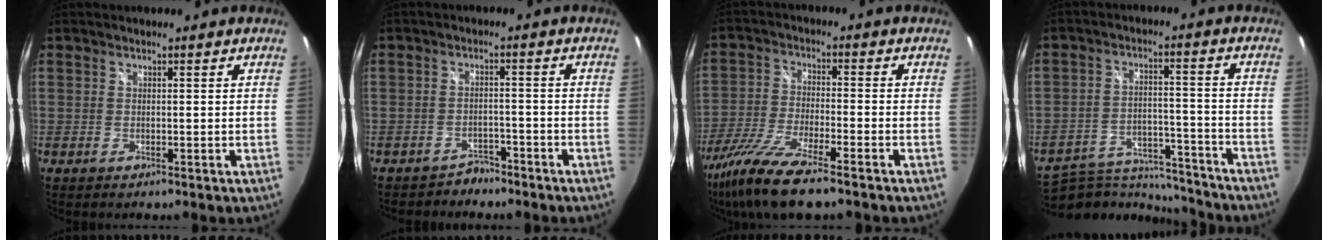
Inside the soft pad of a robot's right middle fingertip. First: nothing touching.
{"total": 3.6, "force": [-3.1, 1.7, 0.1], "torque": [-0.007, 0.007, -0.047]}
{"total": 13.6, "force": [-10.0, 1.9, 9.0], "torque": [-0.198, -0.038, -0.194]}
{"total": 16.7, "force": [-15.1, 4.1, 5.8], "torque": [-0.117, -0.008, -0.224]}